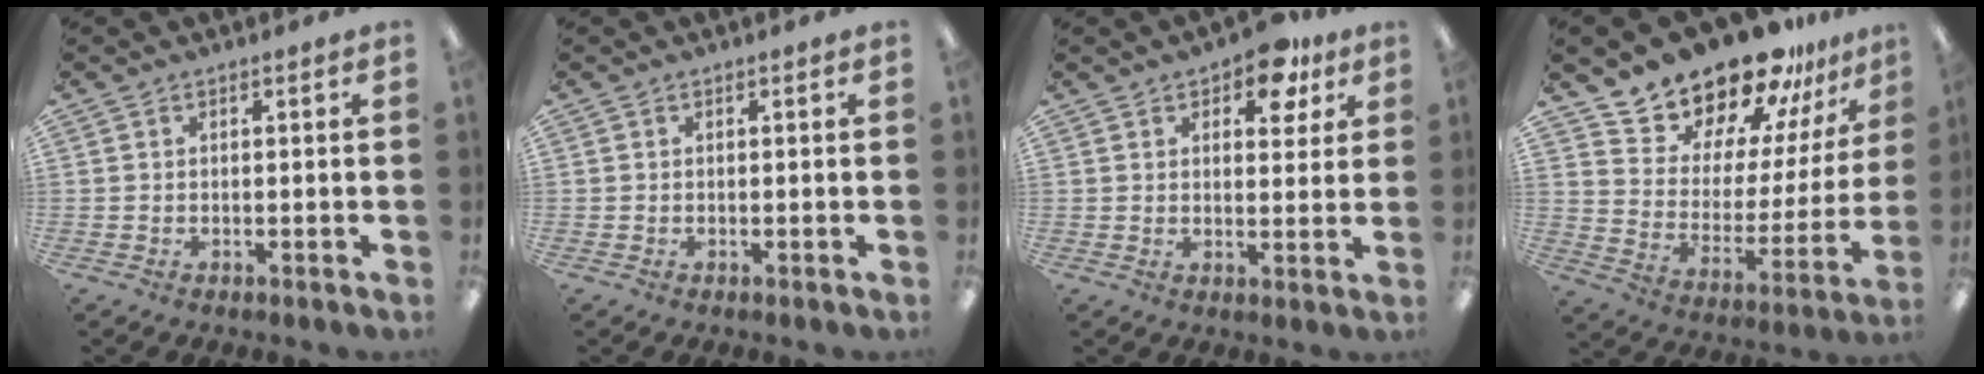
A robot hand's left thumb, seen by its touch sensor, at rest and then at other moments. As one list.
[{"total": 0.0}, {"total": 8.7, "force": [5.6, 4.5, 4.9], "torque": [-0.045, -0.023, 0.091]}, {"total": 18.5, "force": [17.1, 6.4, 2.9], "torque": [-0.062, -0.154, 0.307]}]